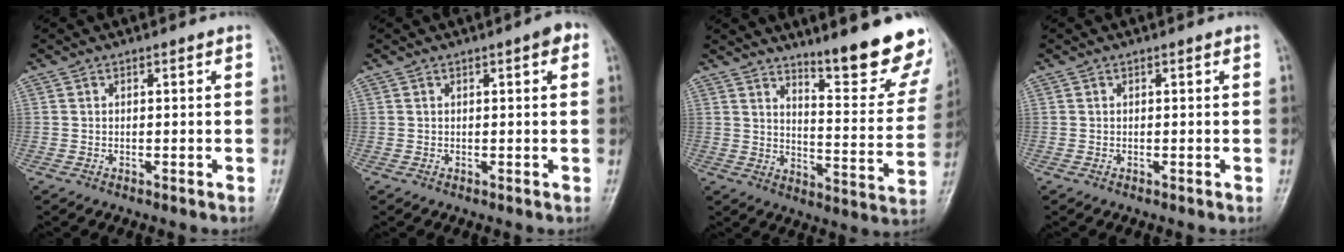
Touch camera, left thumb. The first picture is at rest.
{"total": 2.2, "force": [0.9, 0.7, 1.9], "torque": [-0.019, 0.004, 0.008]}
{"total": 17.2, "force": [12.8, 3.3, 11.0], "torque": [-0.105, -0.102, 0.179]}
{"total": 0.0}